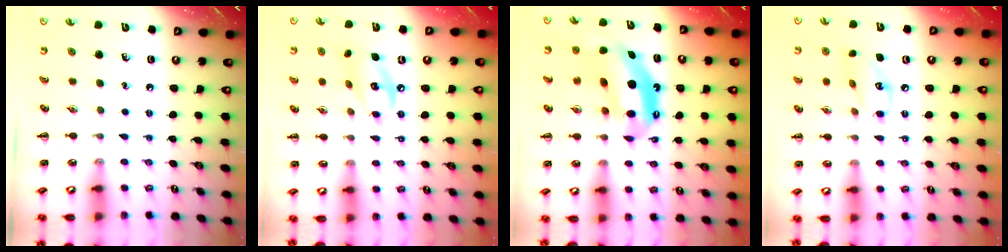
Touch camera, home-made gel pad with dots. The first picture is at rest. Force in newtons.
{"total": 10.3, "press": 10.1, "slide": 1.9}
{"total": 12.3, "press": 11.9, "slide": 2.8}
{"total": 8.7, "press": 8.6, "slide": 1.1}